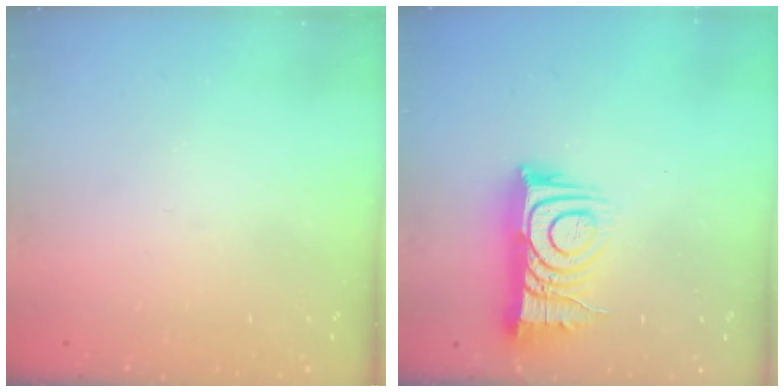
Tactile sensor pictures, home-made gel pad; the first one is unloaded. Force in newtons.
{"total": 12.7, "press": 12.7, "slide": 0.9}